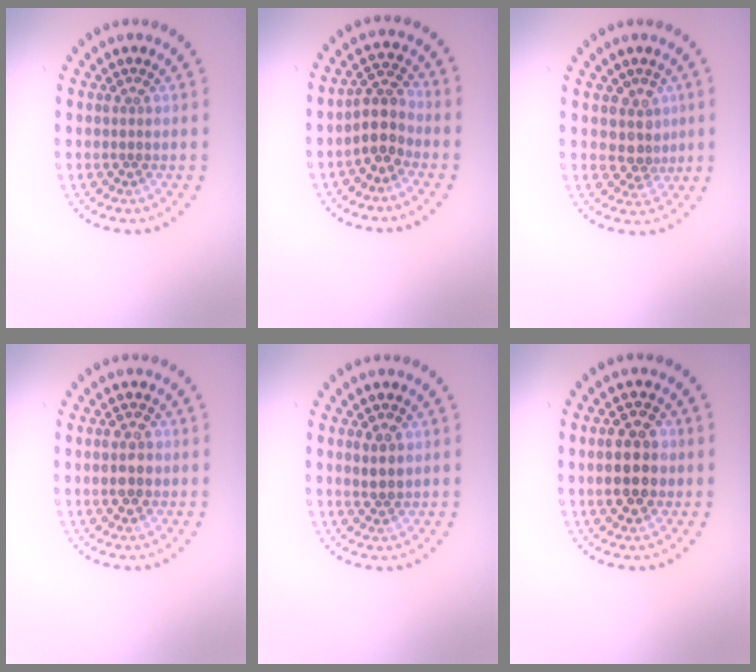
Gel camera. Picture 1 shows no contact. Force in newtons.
{"total": 2.7, "press": 2.2, "slide": 1.6}
{"total": 2.5, "press": 2.0, "slide": 1.5}
{"total": 2.9, "press": 2.9, "slide": 0.2}
{"total": 1.7, "press": 1.7, "slide": 0.3}
{"total": 5.0, "press": 5.0, "slide": 0.3}